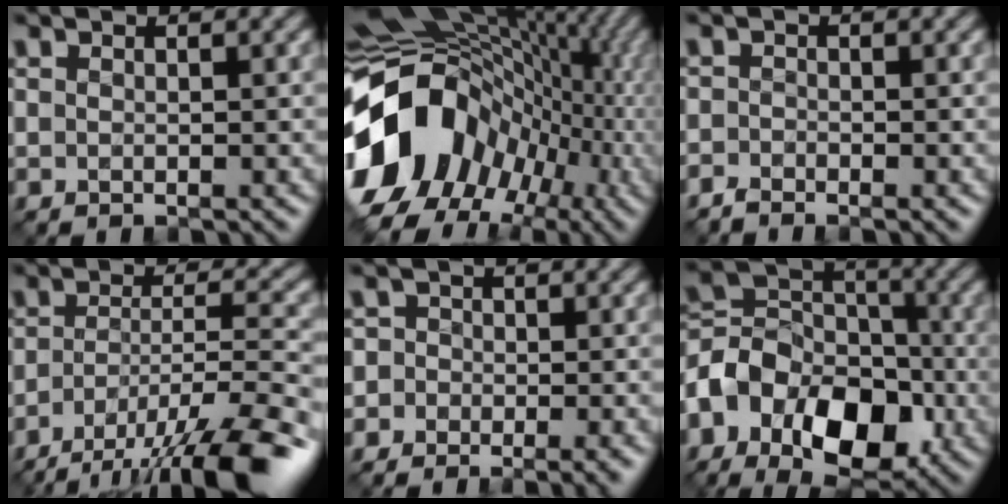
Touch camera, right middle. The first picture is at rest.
{"total": 16.1, "force": [-2.1, 12.9, 9.4], "torque": [-0.170, 0.012, -0.052]}
{"total": 1.3, "force": [-1.2, 0.4, 0.4], "torque": [-0.006, -0.004, -0.029]}
{"total": 11.3, "force": [-7.7, 3.1, 7.6], "torque": [-0.136, -0.016, -0.121]}
{"total": 4.7, "force": [-2.8, 3.5, 1.5], "torque": [0.014, 0.009, -0.063]}
{"total": 12.2, "force": [-4.8, 8.1, 7.8], "torque": [-0.150, -0.001, -0.089]}